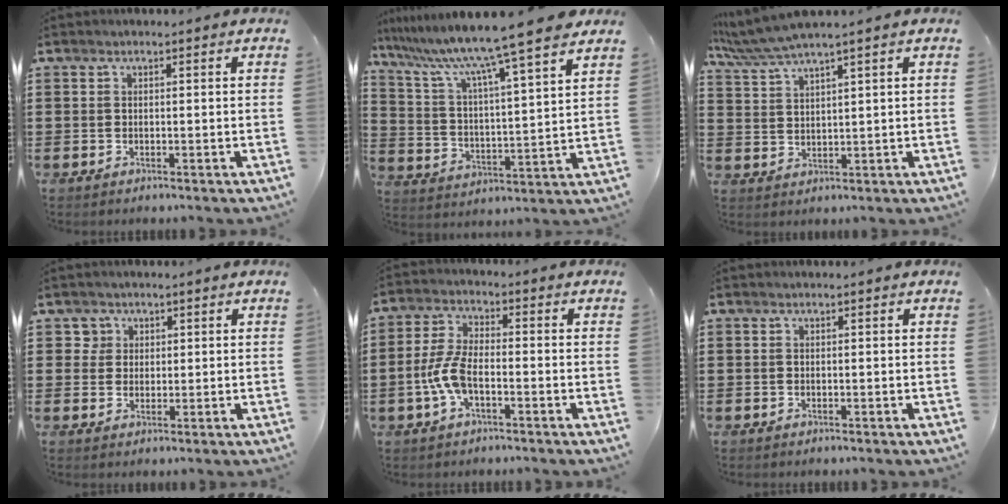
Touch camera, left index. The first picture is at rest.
{"total": 10.2, "force": [8.7, -1.3, 5.2], "torque": [-0.136, -0.063, 0.137]}
{"total": 4.9, "force": [4.0, -0.1, 2.9], "torque": [-0.068, -0.011, 0.071]}
{"total": 2.9, "force": [1.2, 2.6, 0.3], "torque": [-0.011, 0.005, 0.019]}
{"total": 6.3, "force": [-2.0, 2.6, 5.4], "torque": [-0.133, -0.006, -0.045]}
{"total": 0.0}